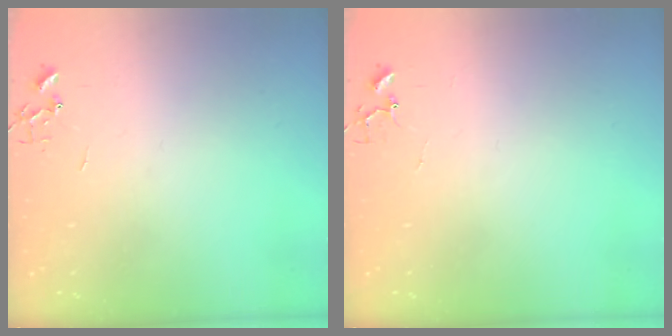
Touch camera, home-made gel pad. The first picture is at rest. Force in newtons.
{"total": 3.7, "press": 3.7, "slide": 0.3}